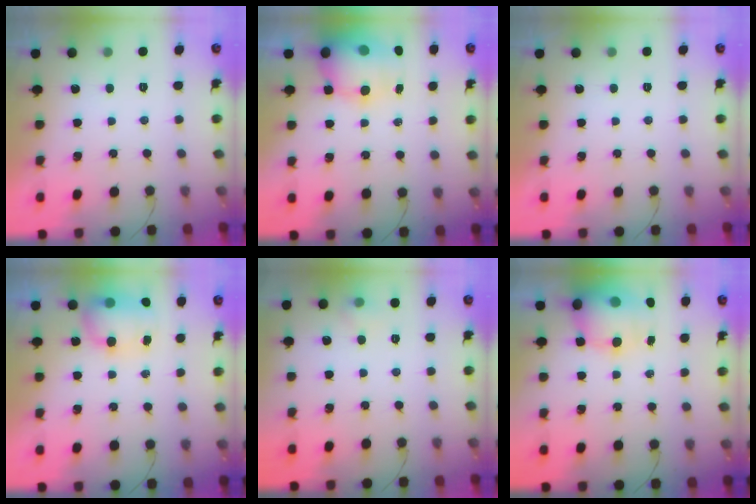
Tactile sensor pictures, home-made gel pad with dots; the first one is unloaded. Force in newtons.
{"total": 11.5, "press": 11.1, "slide": 2.8}
{"total": 0.0}
{"total": 8.2, "press": 8.1, "slide": 1.3}
{"total": 4.8, "press": 4.6, "slide": 1.3}
{"total": 11.8, "press": 11.3, "slide": 3.2}